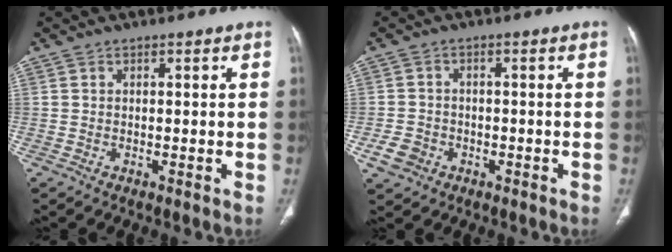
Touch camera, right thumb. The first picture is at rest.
{"total": 4.2, "force": [-1.8, 3.5, 1.5], "torque": [-0.022, 0.013, -0.027]}